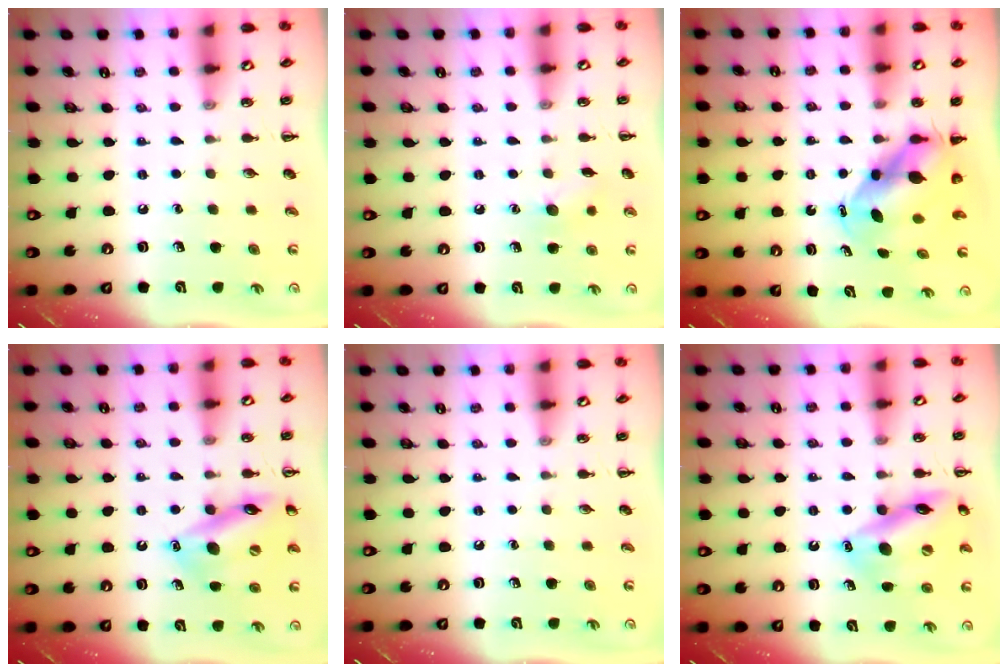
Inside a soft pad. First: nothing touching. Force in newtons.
{"total": 7.1, "press": 6.9, "slide": 1.6}
{"total": 6.5, "press": 6.4, "slide": 1.5}
{"total": 15.4, "press": 15.1, "slide": 3.2}
{"total": 0.0}
{"total": 15.1, "press": 14.9, "slide": 2.3}